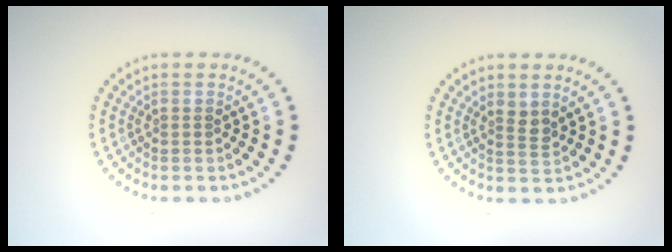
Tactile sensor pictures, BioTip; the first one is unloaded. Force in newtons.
{"total": 1.3, "press": 1.0, "slide": 0.8}